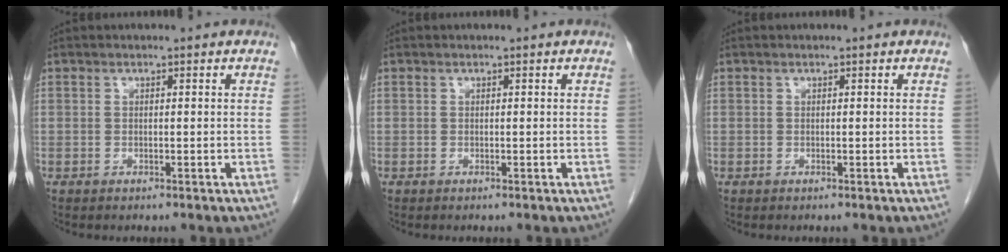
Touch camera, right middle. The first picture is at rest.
{"total": 0.0}
{"total": 0.0}